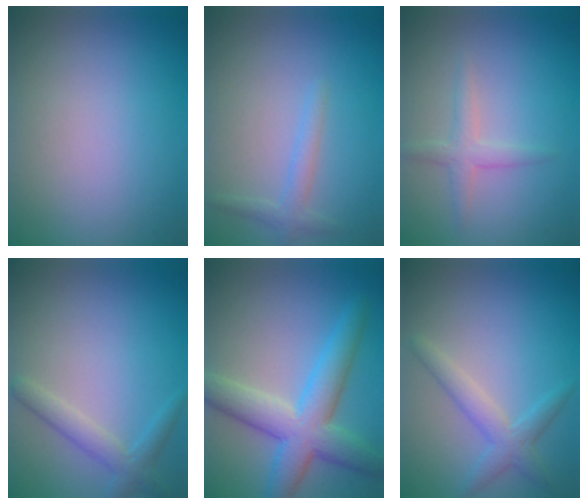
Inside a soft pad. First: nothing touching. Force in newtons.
{"total": 1.3, "press": 1.3, "slide": 0.1}
{"total": 1.9, "press": 1.9, "slide": 0.1}
{"total": 2.5, "press": 2.5, "slide": 0.1}
{"total": 7.1, "press": 7.1, "slide": 0.2}
{"total": 2.8, "press": 2.8, "slide": 0.0}